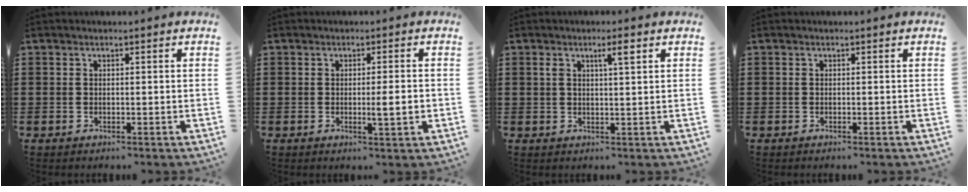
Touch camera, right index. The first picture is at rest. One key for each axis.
{"total": 3.9, "fx": -0.5, "fy": 0.3, "fz": 3.8, "tx": -0.055, "ty": -0.005, "tz": -0.012}
{"total": 3.1, "fx": 1.5, "fy": 0.4, "fz": 2.7, "tx": -0.040, "ty": -0.004, "tz": 0.020}
{"total": 0.0}